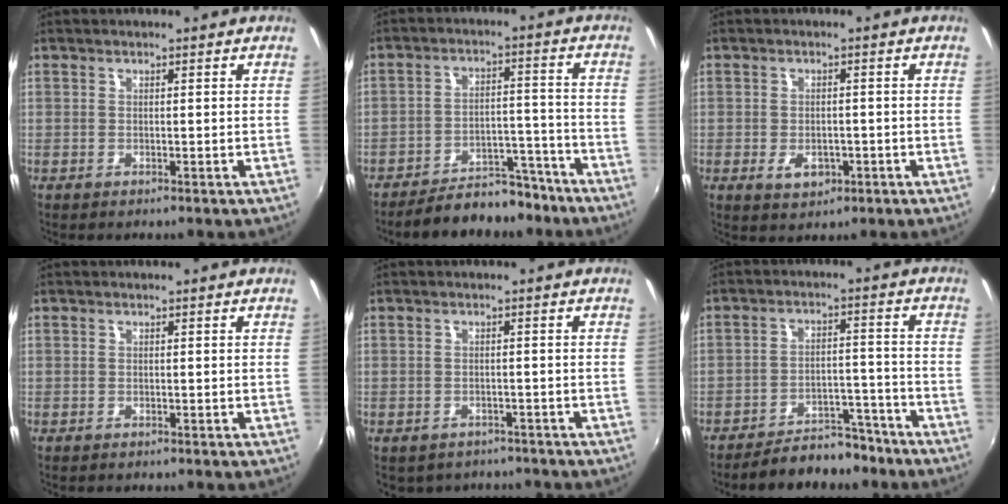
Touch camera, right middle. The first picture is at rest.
{"total": 12.5, "force": [-10.9, 4.4, 4.2], "torque": [-0.086, 0.018, -0.145]}
{"total": 4.2, "force": [-1.6, 2.9, 2.6], "torque": [-0.054, -0.010, -0.021]}
{"total": 0.0}
{"total": 7.0, "force": [-5.8, 3.1, 2.3], "torque": [-0.055, -0.032, -0.072]}
{"total": 10.4, "force": [-9.0, 3.9, 3.4], "torque": [-0.075, 0.016, -0.119]}